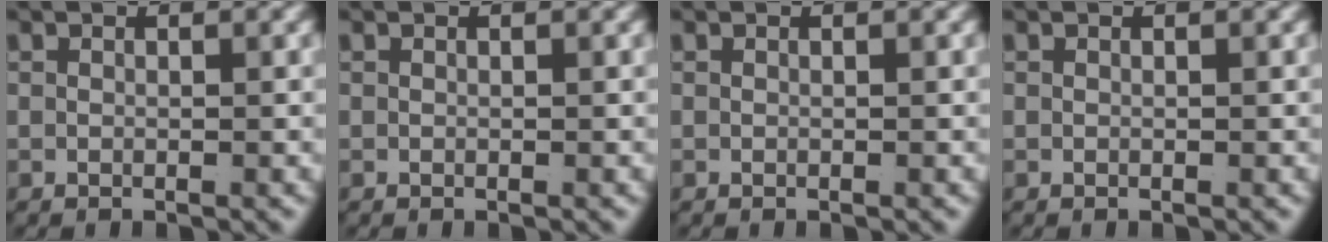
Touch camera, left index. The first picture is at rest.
{"total": 0.0}
{"total": 0.0}
{"total": 0.0}